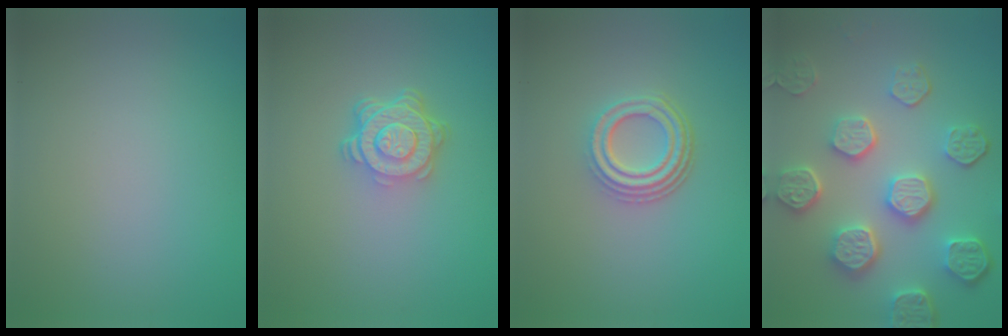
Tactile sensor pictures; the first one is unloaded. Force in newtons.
{"total": 4.9, "press": 3.5, "slide": 3.5}
{"total": 4.3, "press": 3.2, "slide": 2.9}
{"total": 7.4, "press": 5.8, "slide": 4.6}